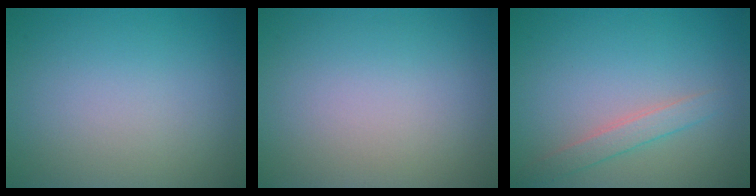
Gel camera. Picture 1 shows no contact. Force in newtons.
{"total": 0.0}
{"total": 2.0, "press": 2.0, "slide": 0.0}